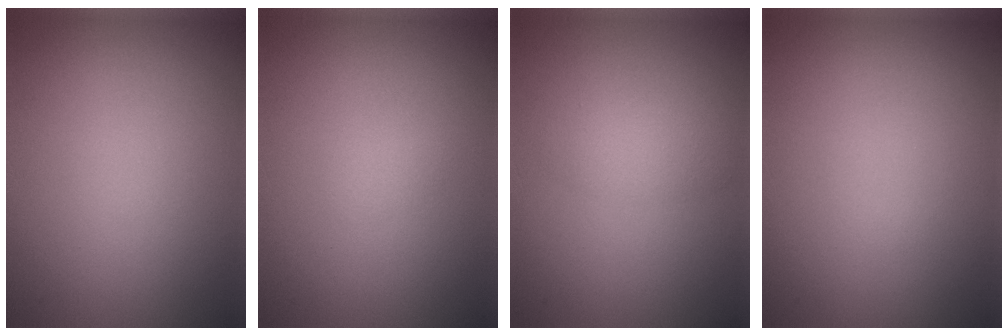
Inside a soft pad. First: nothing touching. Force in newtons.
{"total": 0.5, "press": 0.5, "slide": 0.1}
{"total": 2.2, "press": 2.2, "slide": 0.0}
{"total": 0.0}